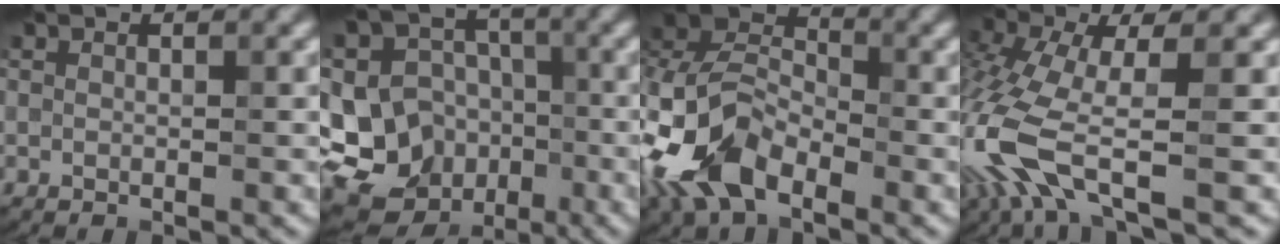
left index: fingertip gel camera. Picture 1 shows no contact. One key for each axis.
{"total": 18.8, "fx": -5.2, "fy": 17.5, "fz": 4.7, "tx": -0.123, "ty": -0.025, "tz": -0.089}
{"total": 9.7, "fx": -4.3, "fy": 5.6, "fz": 6.7, "tx": -0.146, "ty": 0.005, "tz": -0.101}
{"total": 9.6, "fx": -3.8, "fy": 3.5, "fz": 8.0, "tx": -0.208, "ty": -0.010, "tz": -0.085}